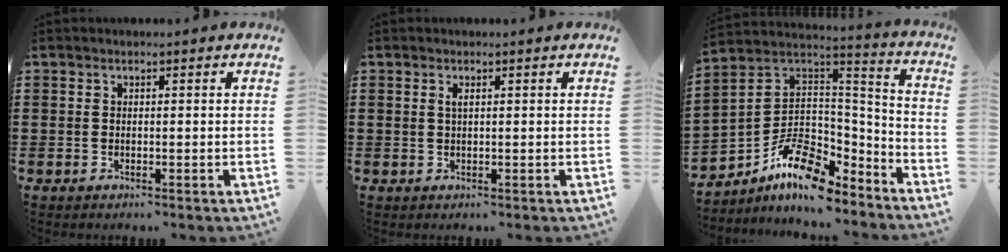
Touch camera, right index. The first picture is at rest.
{"total": 0.9, "force": [0.3, 0.2, 0.8], "torque": [-0.017, 0.003, 0.005]}
{"total": 10.4, "force": [-6.7, 5.2, 6.0], "torque": [-0.127, 0.013, -0.127]}